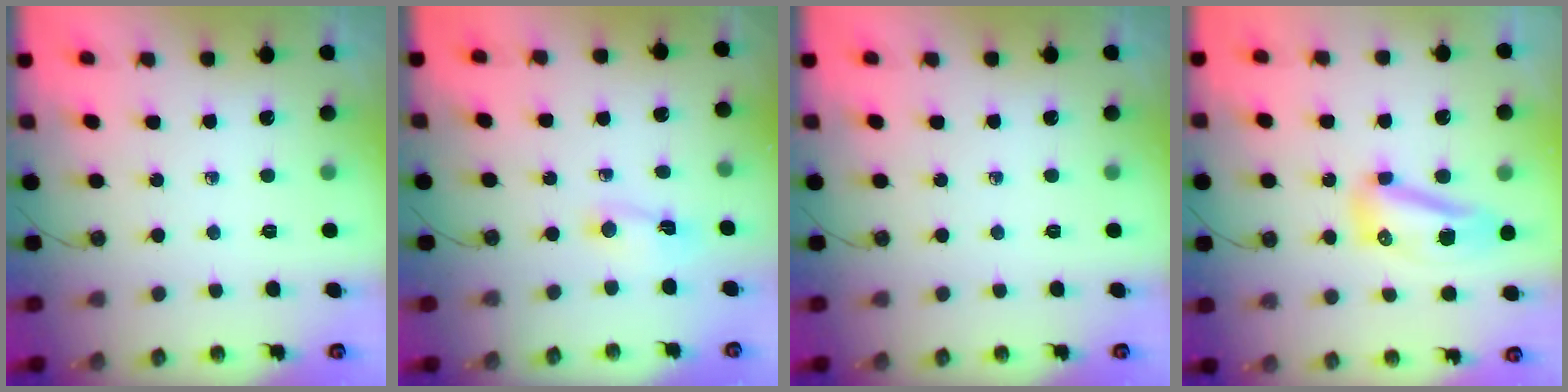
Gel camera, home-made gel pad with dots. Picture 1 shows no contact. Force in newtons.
{"total": 1.5, "press": 1.4, "slide": 0.4}
{"total": 0.0}
{"total": 10.2, "press": 10.2, "slide": 0.4}